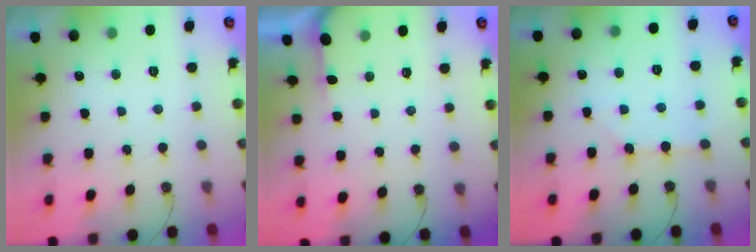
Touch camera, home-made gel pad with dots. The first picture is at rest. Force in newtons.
{"total": 2.4, "press": 2.4, "slide": 0.3}
{"total": 3.5, "press": 3.4, "slide": 0.6}